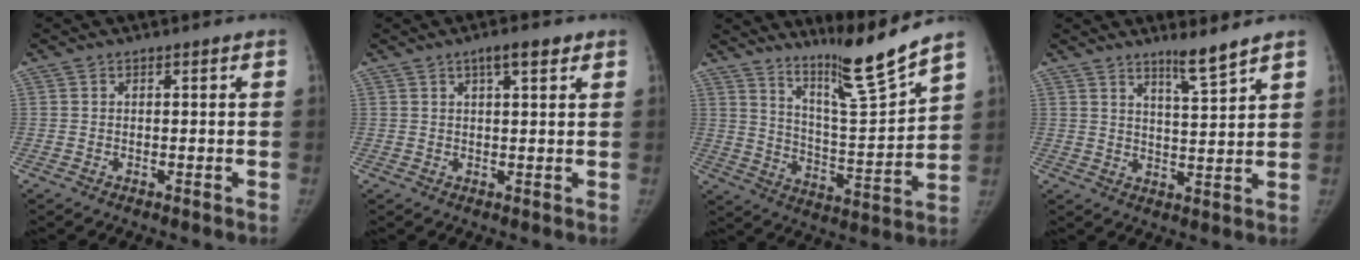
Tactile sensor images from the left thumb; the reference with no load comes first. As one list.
[{"total": 4.0, "force": [2.2, 1.1, 3.1], "torque": [-0.039, -0.004, 0.034]}, {"total": 13.5, "force": [11.1, -0.4, 7.7], "torque": [-0.108, -0.086, 0.195]}, {"total": 5.4, "force": [4.4, -0.2, 3.2], "torque": [-0.045, -0.043, 0.076]}]